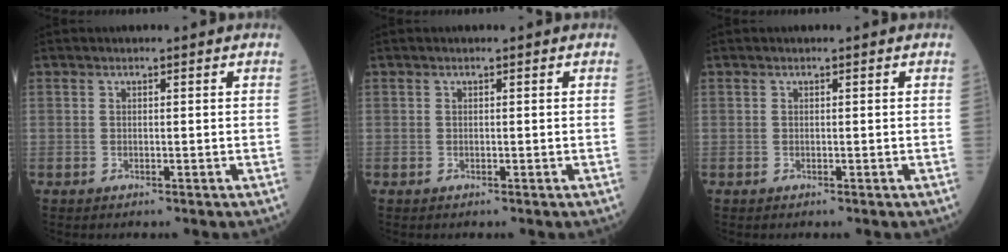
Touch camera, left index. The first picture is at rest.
{"total": 0.7, "force": [-0.6, 0.0, -0.2], "torque": [0.002, -0.006, -0.012]}
{"total": 0.0}